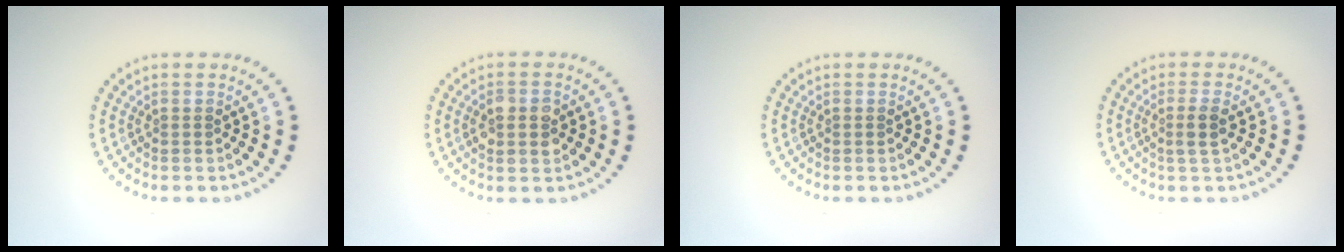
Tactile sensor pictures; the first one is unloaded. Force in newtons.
{"total": 2.9, "press": 2.9, "slide": 0.3}
{"total": 0.0}
{"total": 1.6, "press": 1.3, "slide": 0.9}